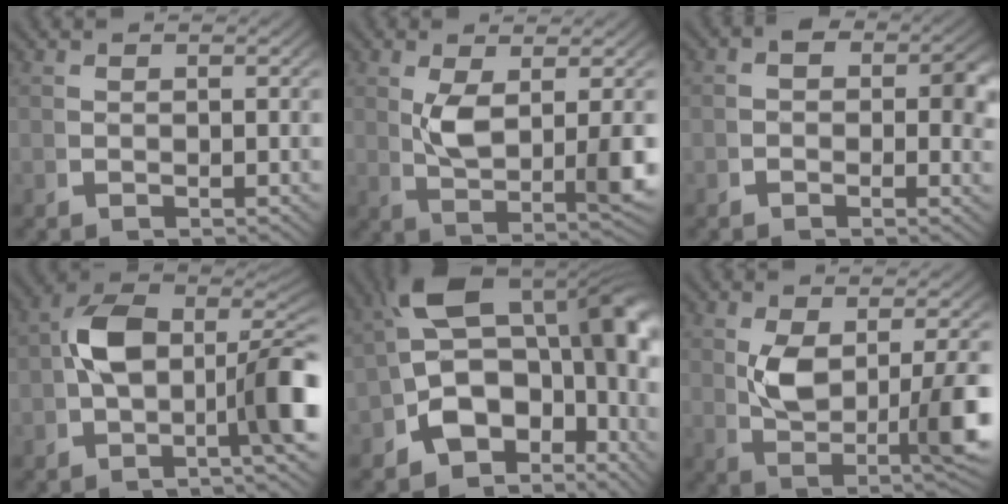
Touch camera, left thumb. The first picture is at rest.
{"total": 6.6, "force": [0.5, 3.0, 5.8], "torque": [-0.122, -0.024, 0.024]}
{"total": 3.2, "force": [-0.2, 2.2, 2.3], "torque": [-0.025, -0.005, -0.012]}
{"total": 9.8, "force": [-0.8, 5.7, 7.9], "torque": [-0.142, -0.012, -0.017]}
{"total": 17.6, "force": [-0.1, 11.7, 13.2], "torque": [-0.231, -0.034, -0.005]}
{"total": 8.1, "force": [-0.2, 3.8, 7.1], "torque": [-0.141, -0.033, 0.019]}